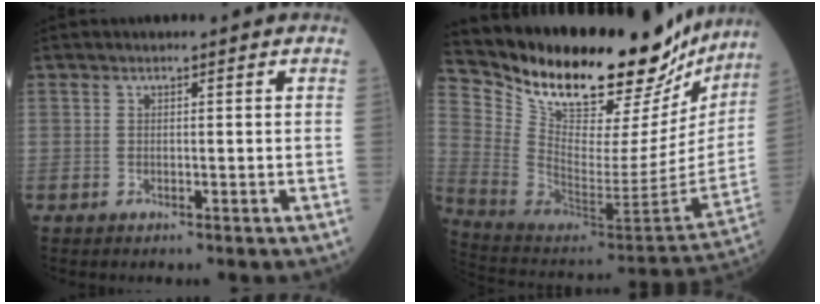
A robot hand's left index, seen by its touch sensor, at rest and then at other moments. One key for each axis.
{"total": 31.2, "fx": 26.5, "fy": 8.4, "fz": 14.1, "tx": -0.235, "ty": -0.062, "tz": 0.382}